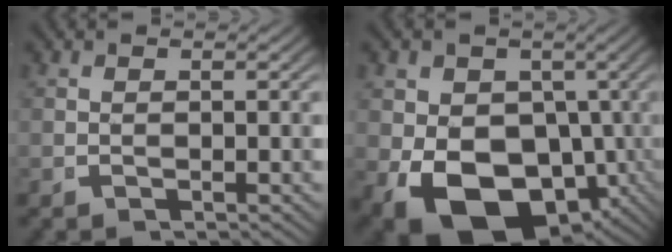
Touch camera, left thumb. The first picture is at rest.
{"total": 15.9, "force": [-5.2, 11.3, 9.9], "torque": [-0.204, -0.093, -0.041]}